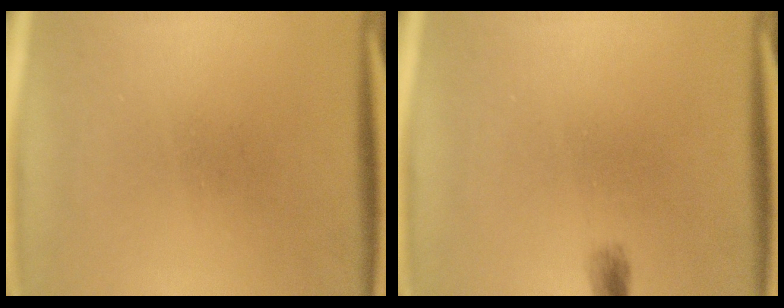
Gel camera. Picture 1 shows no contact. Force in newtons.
{"total": 1.4}